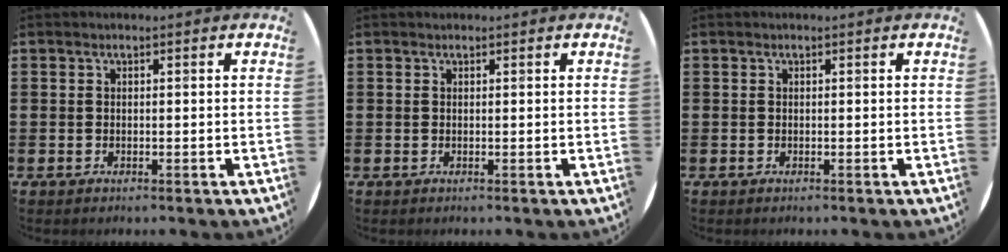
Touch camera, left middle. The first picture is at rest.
{"total": 0.0}
{"total": 0.0}